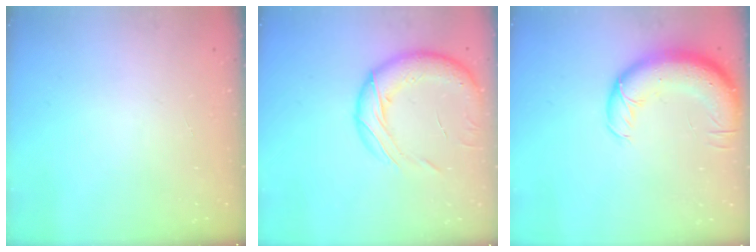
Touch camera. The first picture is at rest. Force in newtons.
{"total": 17.5, "press": 17.1, "slide": 3.9}
{"total": 14.5, "press": 14.1, "slide": 3.5}